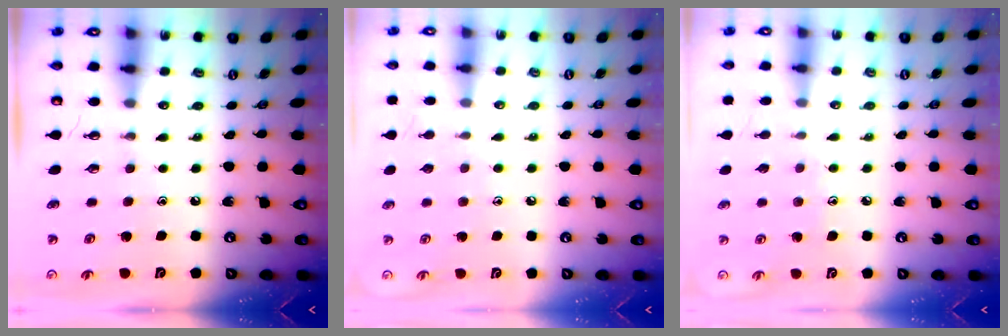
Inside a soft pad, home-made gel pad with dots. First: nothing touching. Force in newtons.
{"total": 5.6, "press": 5.6, "slide": 0.6}
{"total": 5.3, "press": 5.3, "slide": 0.6}